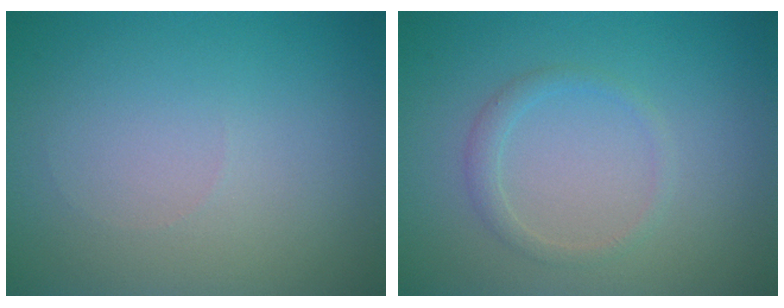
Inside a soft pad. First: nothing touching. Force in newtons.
{"total": 1.3, "press": 1.3, "slide": 0.2}